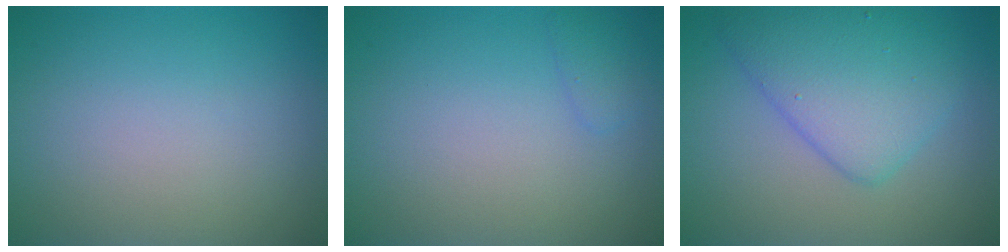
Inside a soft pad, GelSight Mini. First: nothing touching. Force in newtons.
{"total": 1.0, "press": 1.0, "slide": 0.1}
{"total": 5.5, "press": 5.5, "slide": 0.1}